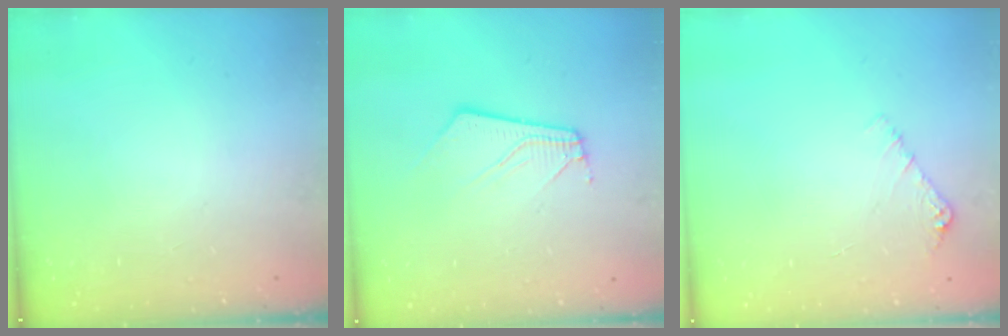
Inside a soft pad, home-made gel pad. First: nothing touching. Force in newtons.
{"total": 5.5, "press": 5.5, "slide": 0.4}
{"total": 4.3, "press": 4.3, "slide": 0.5}